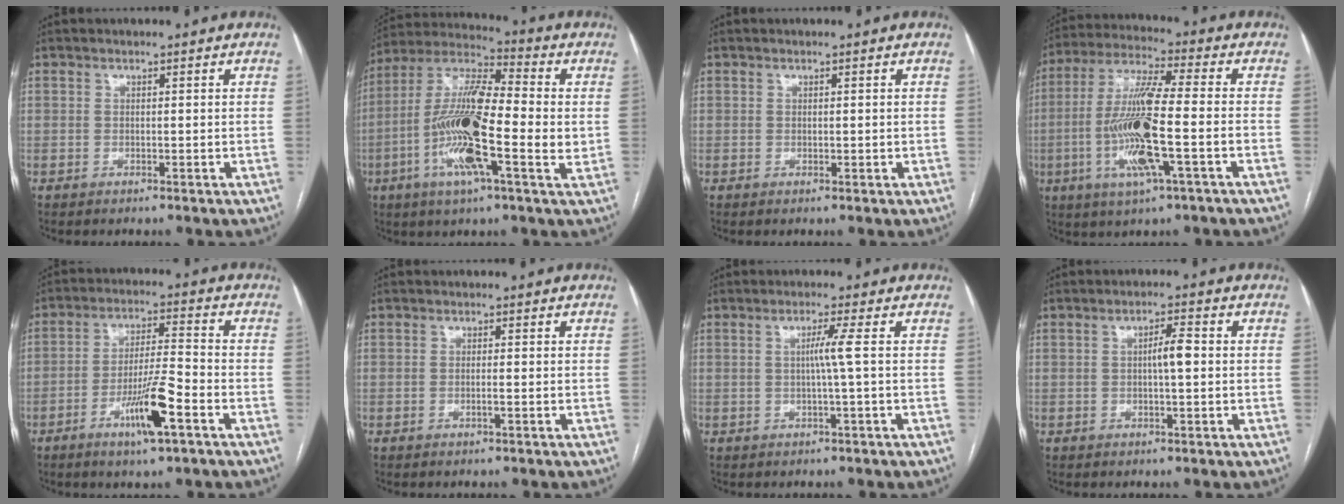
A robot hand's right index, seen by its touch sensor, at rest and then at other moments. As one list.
[{"total": 17.8, "force": [-2.5, 3.2, 17.3], "torque": [-0.341, 0.001, -0.055]}, {"total": 0.8, "force": [0.0, 0.5, 0.7], "torque": [-0.012, -0.002, 0.004]}, {"total": 14.4, "force": [-3.5, 0.9, 13.9], "torque": [-0.284, -0.008, -0.068]}, {"total": 9.5, "force": [-4.5, 0.7, 8.4], "torque": [-0.155, -0.006, -0.078]}, {"total": 0.9, "force": [-0.3, -0.1, 0.9], "torque": [-0.019, 0.000, -0.005]}, {"total": 2.7, "force": [0.0, -1.1, 2.5], "torque": [-0.046, -0.001, 0.001]}, {"total": 3.2, "force": [0.0, 0.4, 3.1], "torque": [-0.054, 0.005, -0.001]}]